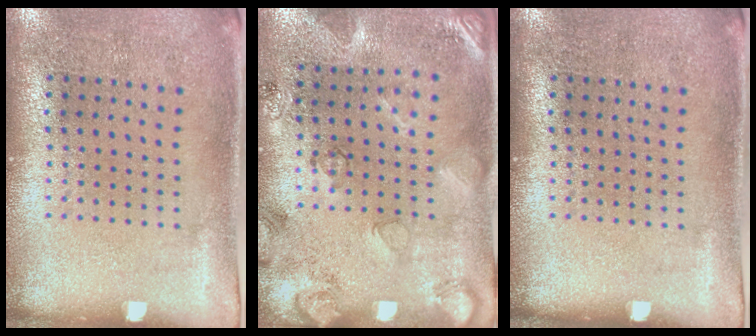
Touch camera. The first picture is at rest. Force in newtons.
{"total": 2.1, "press": 1.8, "slide": 1.2}
{"total": 0.0}